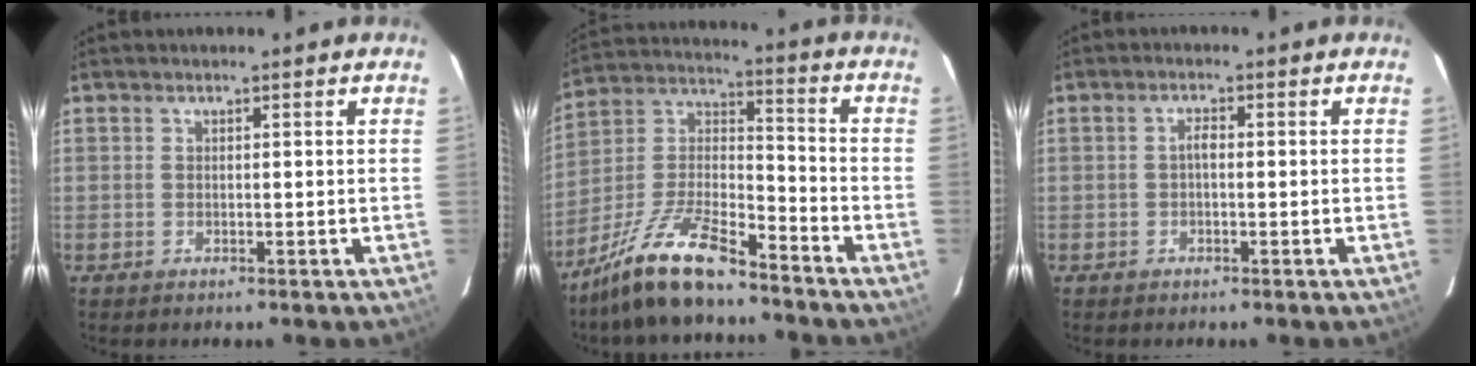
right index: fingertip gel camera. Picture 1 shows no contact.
{"total": 15.0, "force": [-11.3, 3.8, 9.1], "torque": [-0.193, 0.006, -0.213]}
{"total": 1.3, "force": [-0.2, 0.5, 1.2], "torque": [-0.021, 0.007, -0.006]}